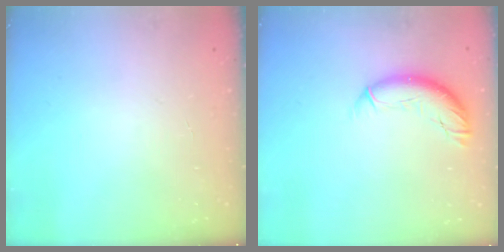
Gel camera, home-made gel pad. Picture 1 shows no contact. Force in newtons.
{"total": 9.9, "press": 9.9, "slide": 1.0}